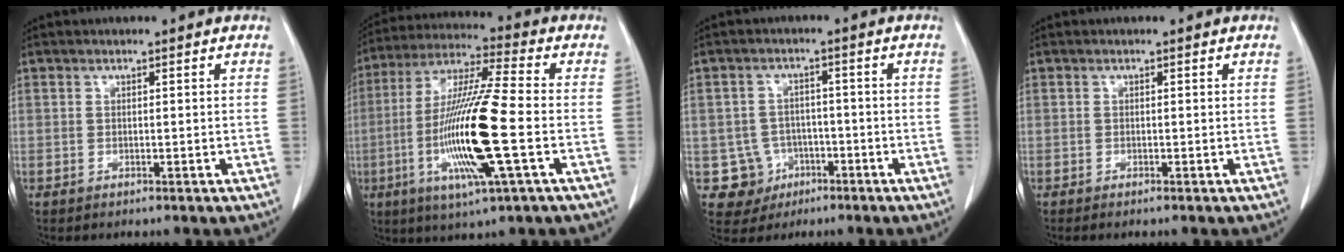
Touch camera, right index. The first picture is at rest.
{"total": 17.2, "force": [-3.8, 0.6, 16.8], "torque": [-0.340, -0.015, -0.077]}
{"total": 6.0, "force": [-1.9, 5.7, 0.3], "torque": [-0.006, 0.011, -0.022]}
{"total": 0.6, "force": [-0.5, -0.1, 0.3], "torque": [-0.006, -0.001, -0.009]}